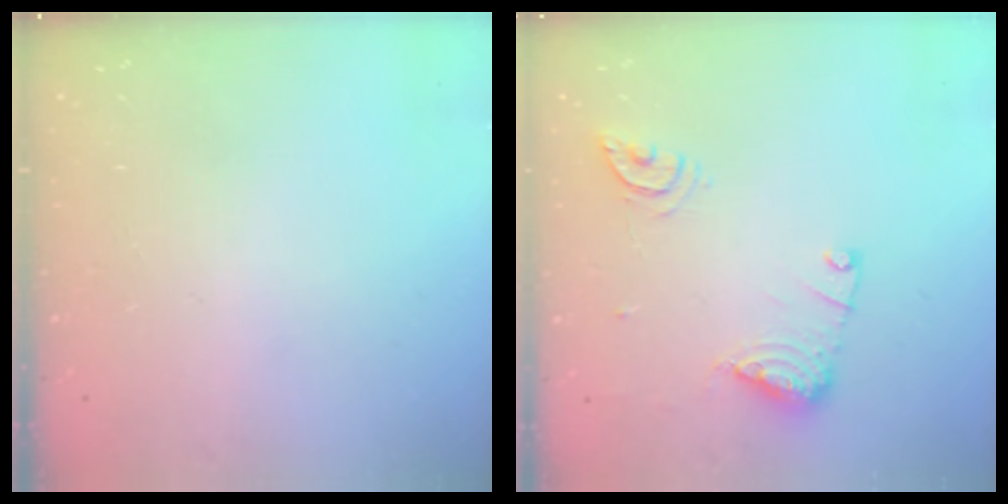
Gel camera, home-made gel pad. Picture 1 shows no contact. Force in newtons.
{"total": 10.7, "press": 10.6, "slide": 0.8}